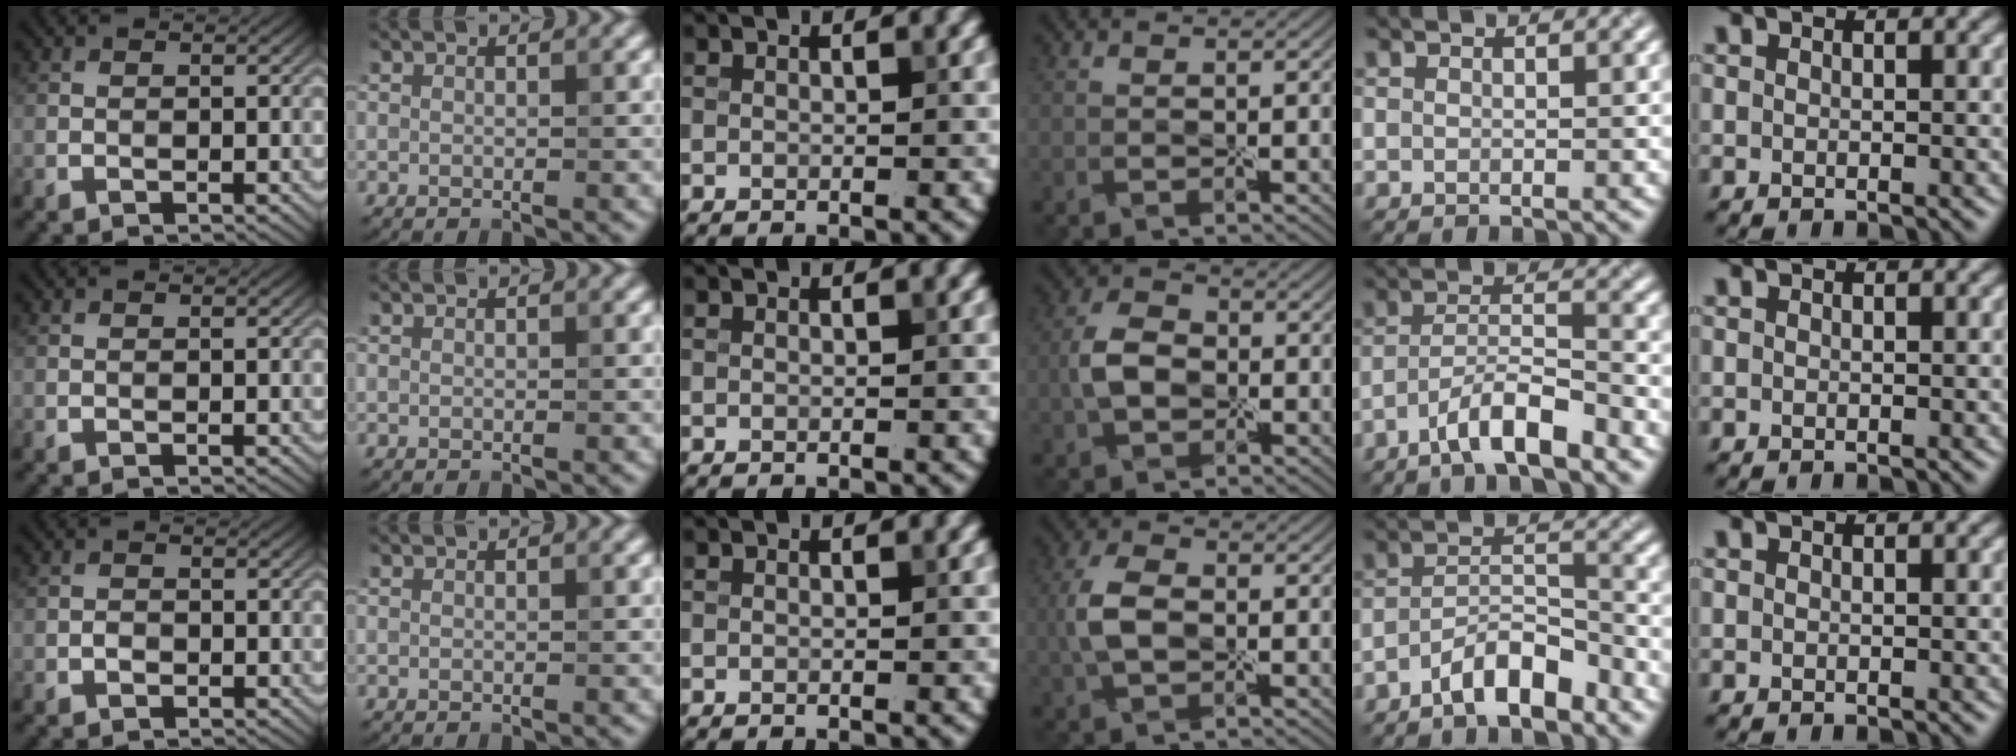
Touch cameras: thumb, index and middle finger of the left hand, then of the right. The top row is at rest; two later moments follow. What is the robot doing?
{"motion": "peel", "object": "bandage"}